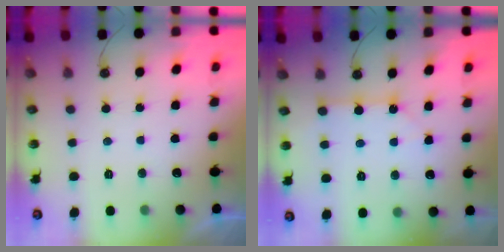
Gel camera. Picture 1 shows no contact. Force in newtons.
{"total": 3.2, "press": 3.2, "slide": 0.2}